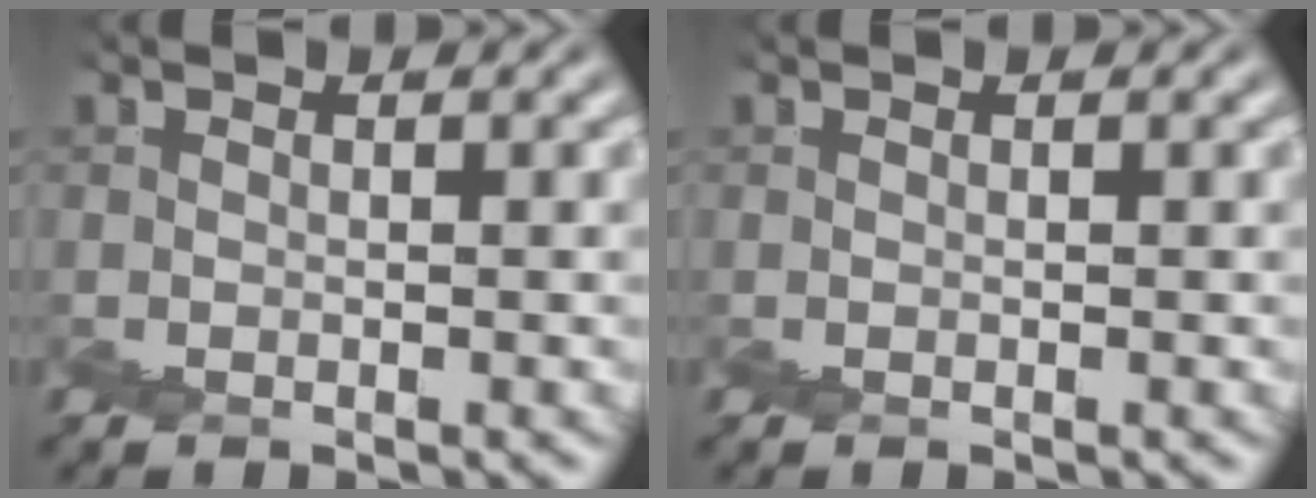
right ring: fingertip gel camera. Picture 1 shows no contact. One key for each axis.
{"total": 0.0}